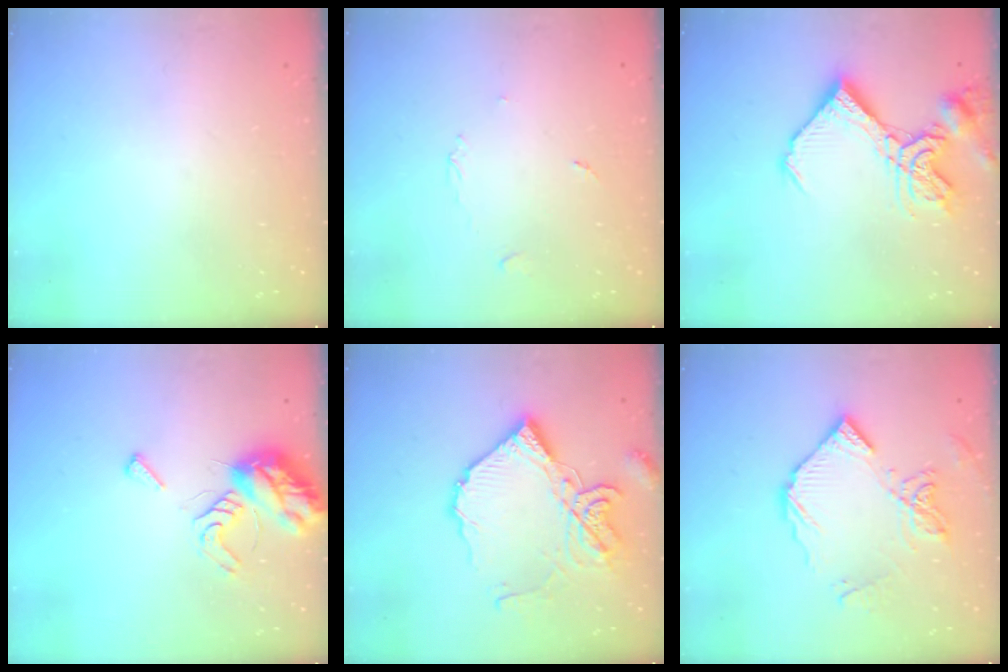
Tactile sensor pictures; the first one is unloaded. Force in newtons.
{"total": 3.1, "press": 3.1, "slide": 0.4}
{"total": 15.7, "press": 15.6, "slide": 1.8}
{"total": 9.2, "press": 9.1, "slide": 1.1}
{"total": 17.0, "press": 16.8, "slide": 2.1}
{"total": 11.6, "press": 11.5, "slide": 1.3}